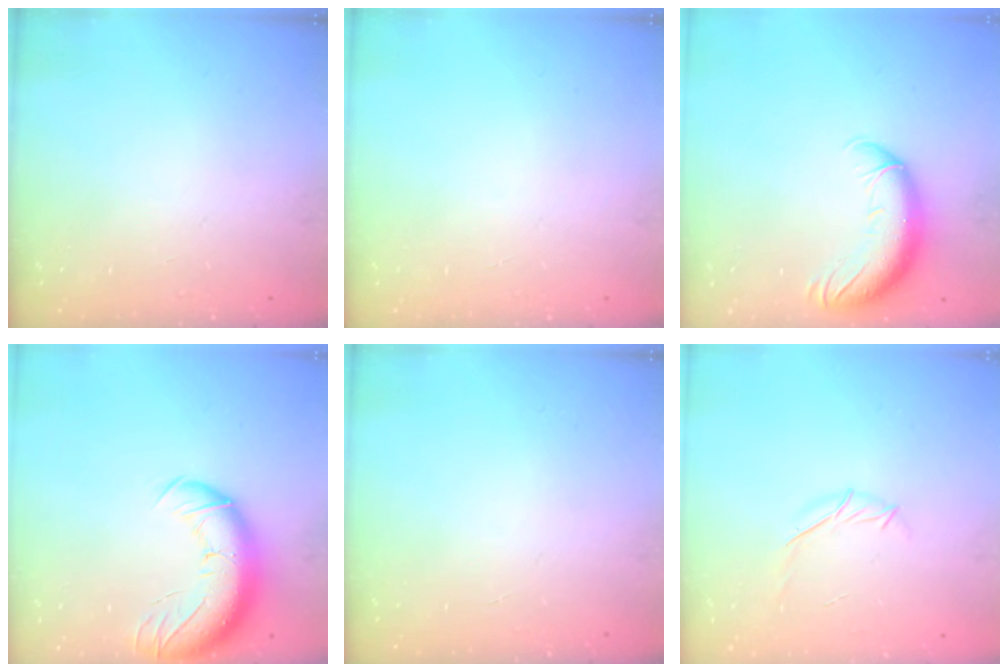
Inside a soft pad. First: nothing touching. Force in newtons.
{"total": 0.0}
{"total": 12.8, "press": 12.4, "slide": 3.1}
{"total": 15.2, "press": 14.7, "slide": 3.6}
{"total": 0.0}
{"total": 6.0, "press": 5.9, "slide": 1.0}